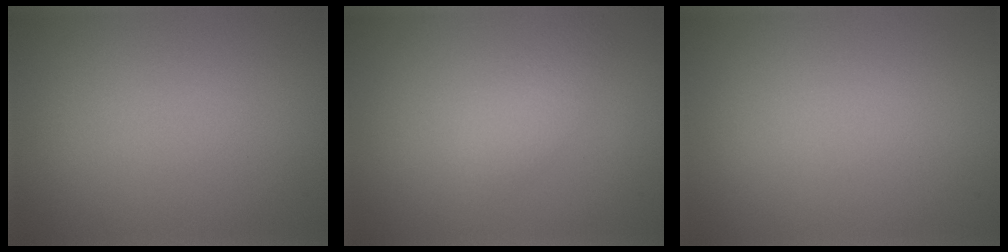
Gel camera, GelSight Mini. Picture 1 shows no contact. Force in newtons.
{"total": 2.0, "press": 2.0, "slide": 0.1}
{"total": 0.0}